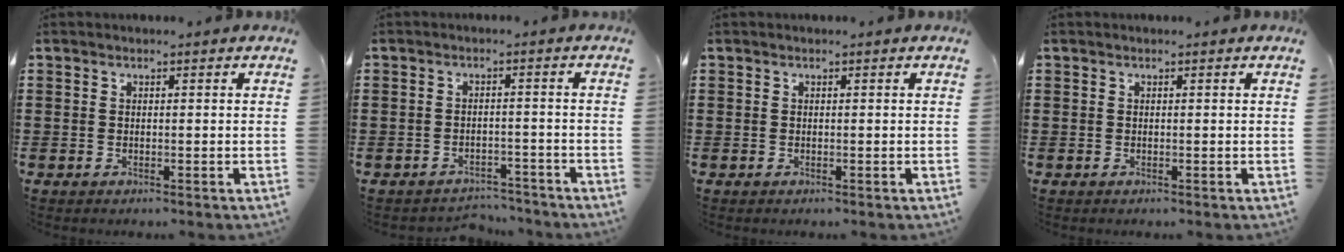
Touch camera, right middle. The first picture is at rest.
{"total": 2.8, "force": [-2.7, 0.4, -0.3], "torque": [-0.004, -0.001, -0.060]}
{"total": 0.0}
{"total": 0.0}